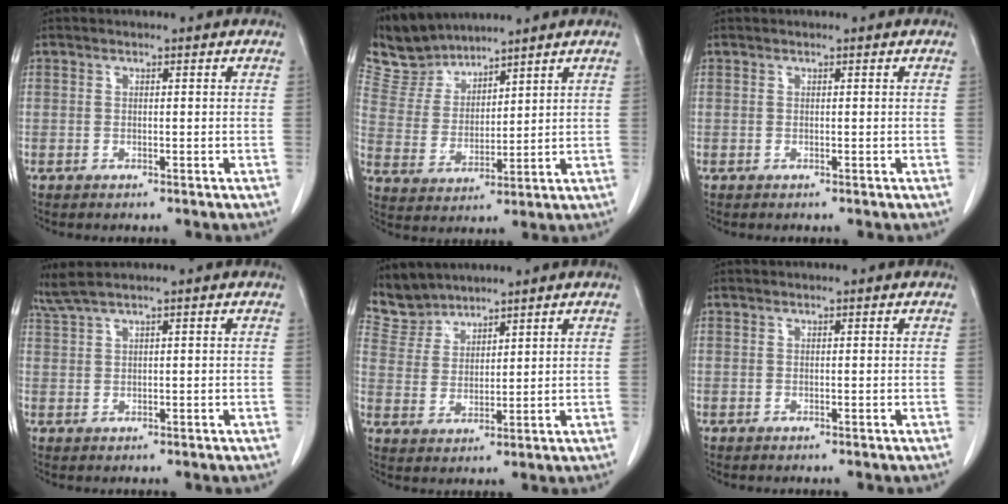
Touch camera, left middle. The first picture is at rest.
{"total": 7.1, "force": [6.9, 1.8, -0.1], "torque": [-0.010, 0.006, 0.153]}
{"total": 0.0}
{"total": 2.6, "force": [2.1, -0.6, 1.4], "torque": [-0.043, 0.017, 0.050]}
{"total": 5.3, "force": [5.1, 1.3, -0.5], "torque": [0.002, 0.009, 0.115]}
{"total": 0.0}